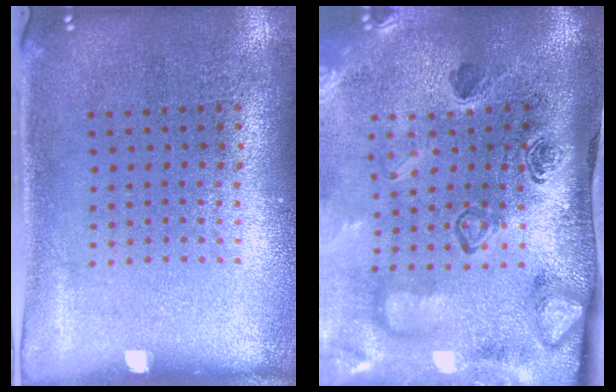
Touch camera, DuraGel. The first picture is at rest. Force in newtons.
{"total": 4.8, "press": 3.2, "slide": 3.6}